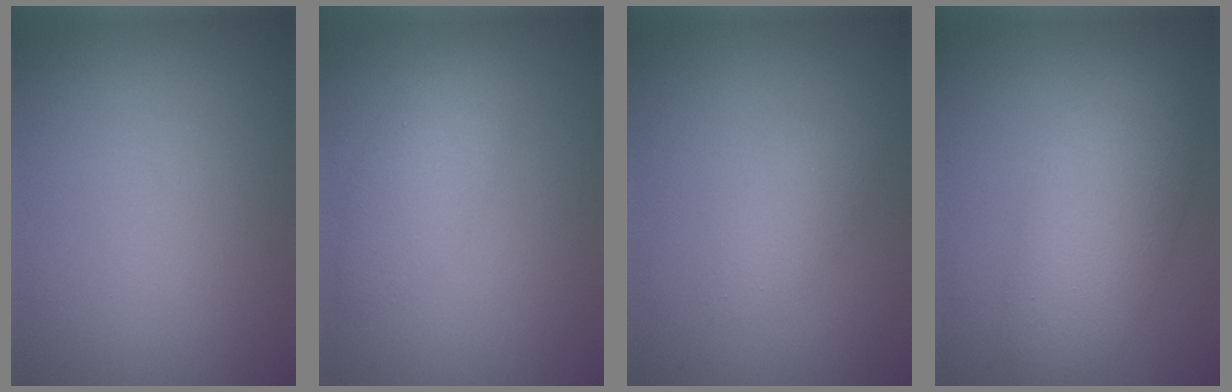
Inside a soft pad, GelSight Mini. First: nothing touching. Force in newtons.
{"total": 2.7, "press": 2.7, "slide": 0.0}
{"total": 1.4, "press": 1.4, "slide": 0.1}
{"total": 5.6, "press": 5.6, "slide": 0.2}